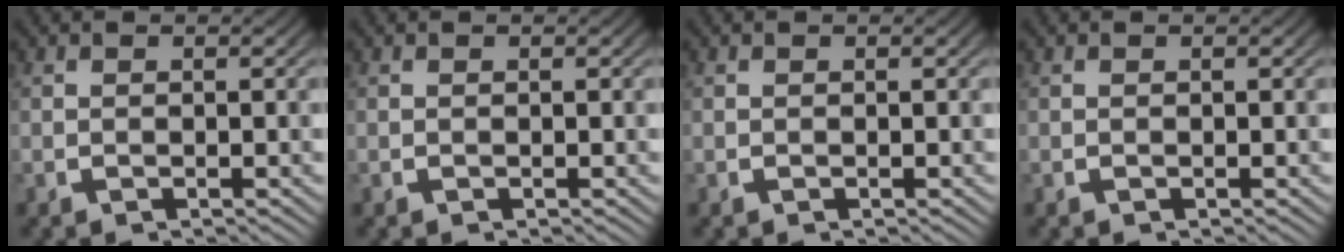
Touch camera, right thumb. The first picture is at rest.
{"total": 0.0}
{"total": 0.0}
{"total": 0.0}